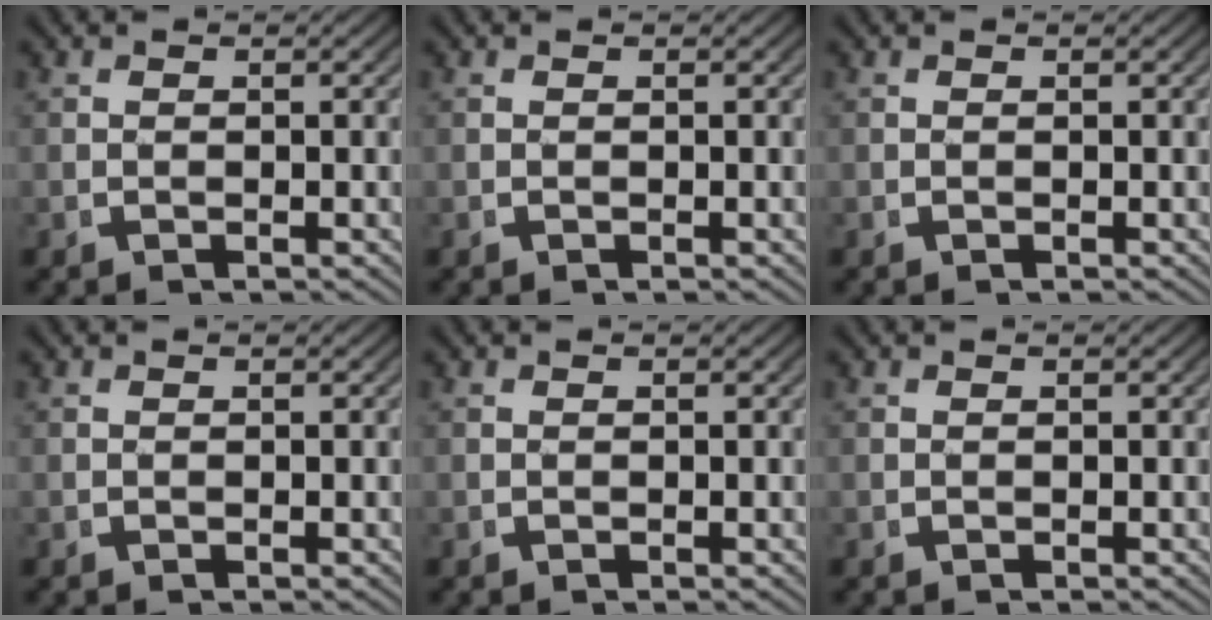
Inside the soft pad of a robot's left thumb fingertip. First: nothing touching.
{"total": 0.0}
{"total": 0.0}
{"total": 0.0}
{"total": 0.0}
{"total": 0.0}